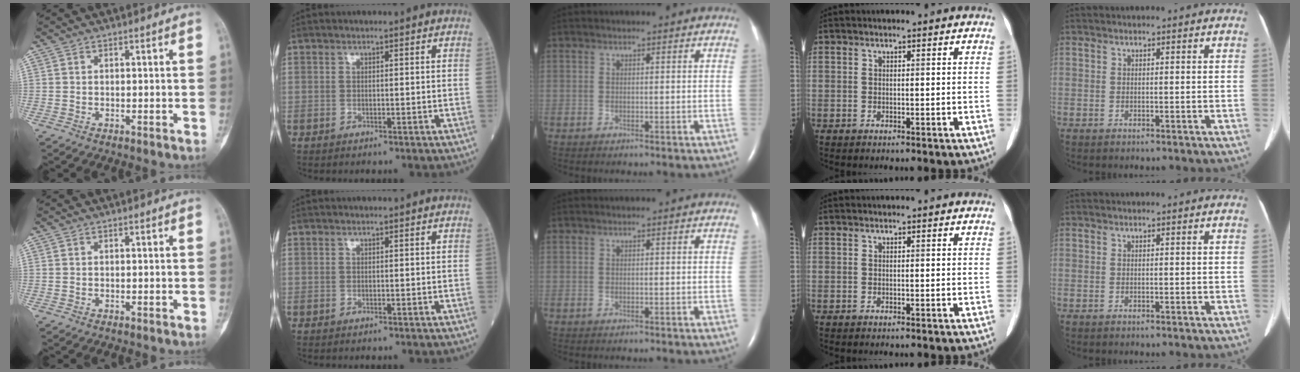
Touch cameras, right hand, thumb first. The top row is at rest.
{}